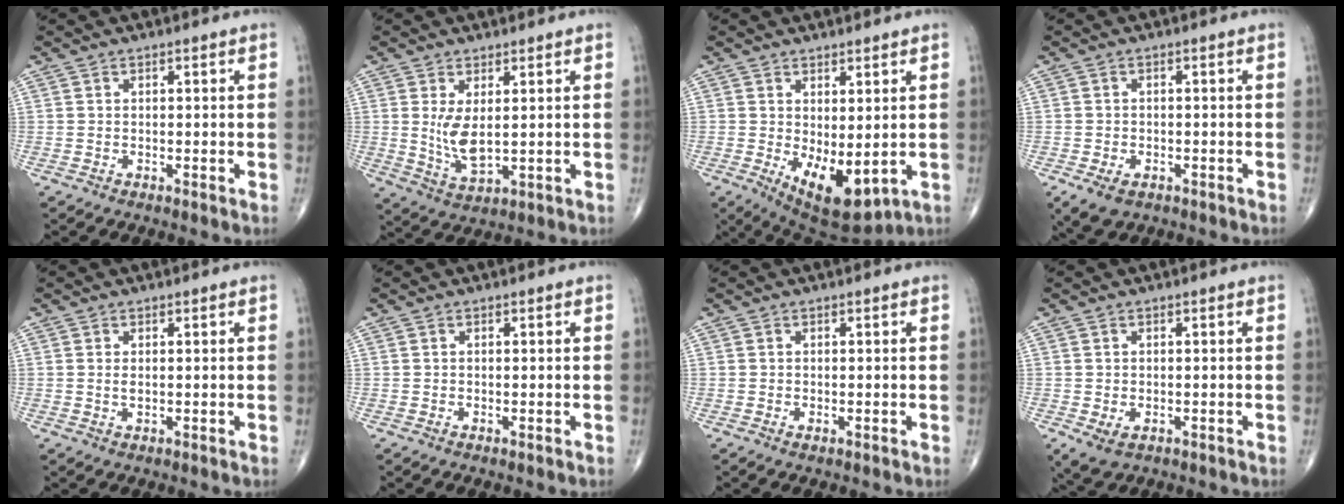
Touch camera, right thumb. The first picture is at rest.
{"total": 4.2, "force": [0.5, 1.8, 3.7], "torque": [-0.071, -0.014, 0.018]}
{"total": 9.9, "force": [-1.3, 4.5, 8.7], "torque": [-0.124, -0.020, 0.001]}
{"total": 5.0, "force": [-2.5, 3.1, 2.9], "torque": [-0.053, 0.000, -0.035]}
{"total": 1.0, "force": [0.2, 0.4, 0.9], "torque": [-0.015, -0.003, 0.006]}
{"total": 0.0}
{"total": 0.7, "force": [-0.3, 0.3, 0.6], "torque": [-0.009, -0.002, -0.004]}
{"total": 3.8, "force": [-1.2, 2.4, 2.7], "torque": [-0.055, -0.005, -0.010]}